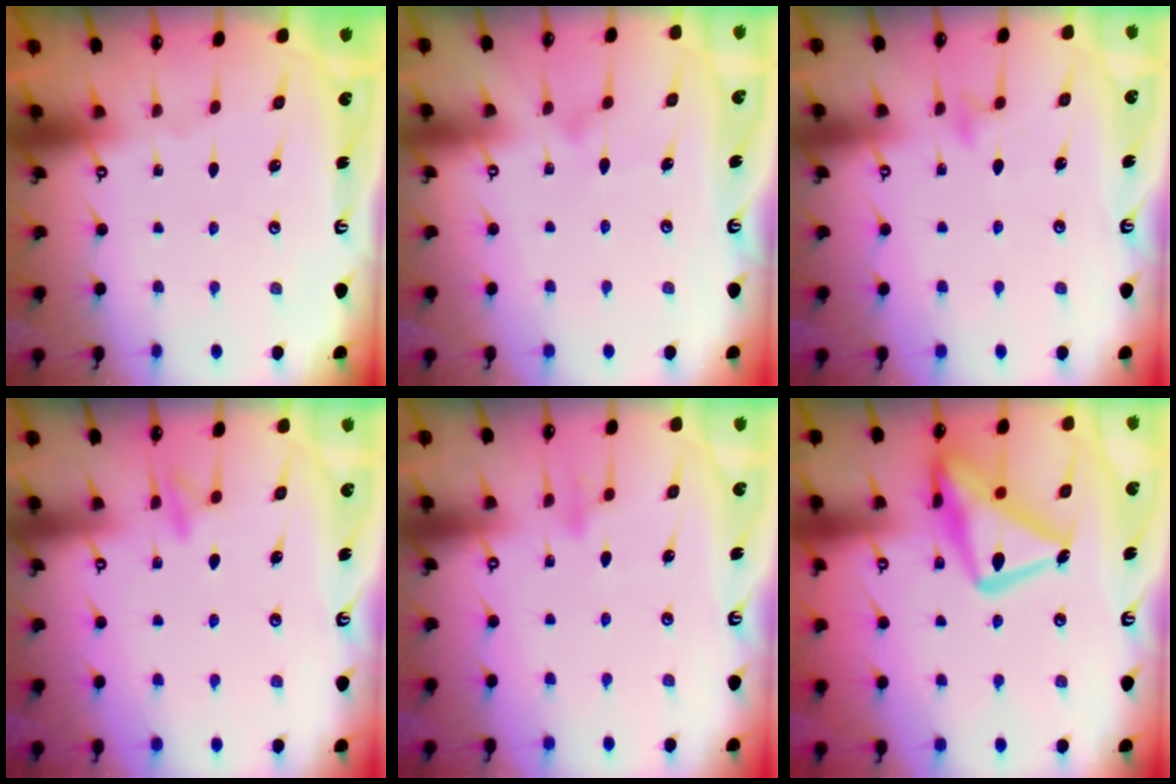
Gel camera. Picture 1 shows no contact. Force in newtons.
{"total": 9.1, "press": 9.1, "slide": 0.3}
{"total": 5.6, "press": 5.6, "slide": 0.5}
{"total": 8.6, "press": 8.5, "slide": 1.0}
{"total": 9.1, "press": 9.0, "slide": 1.7}
{"total": 19.5, "press": 19.4, "slide": 1.5}